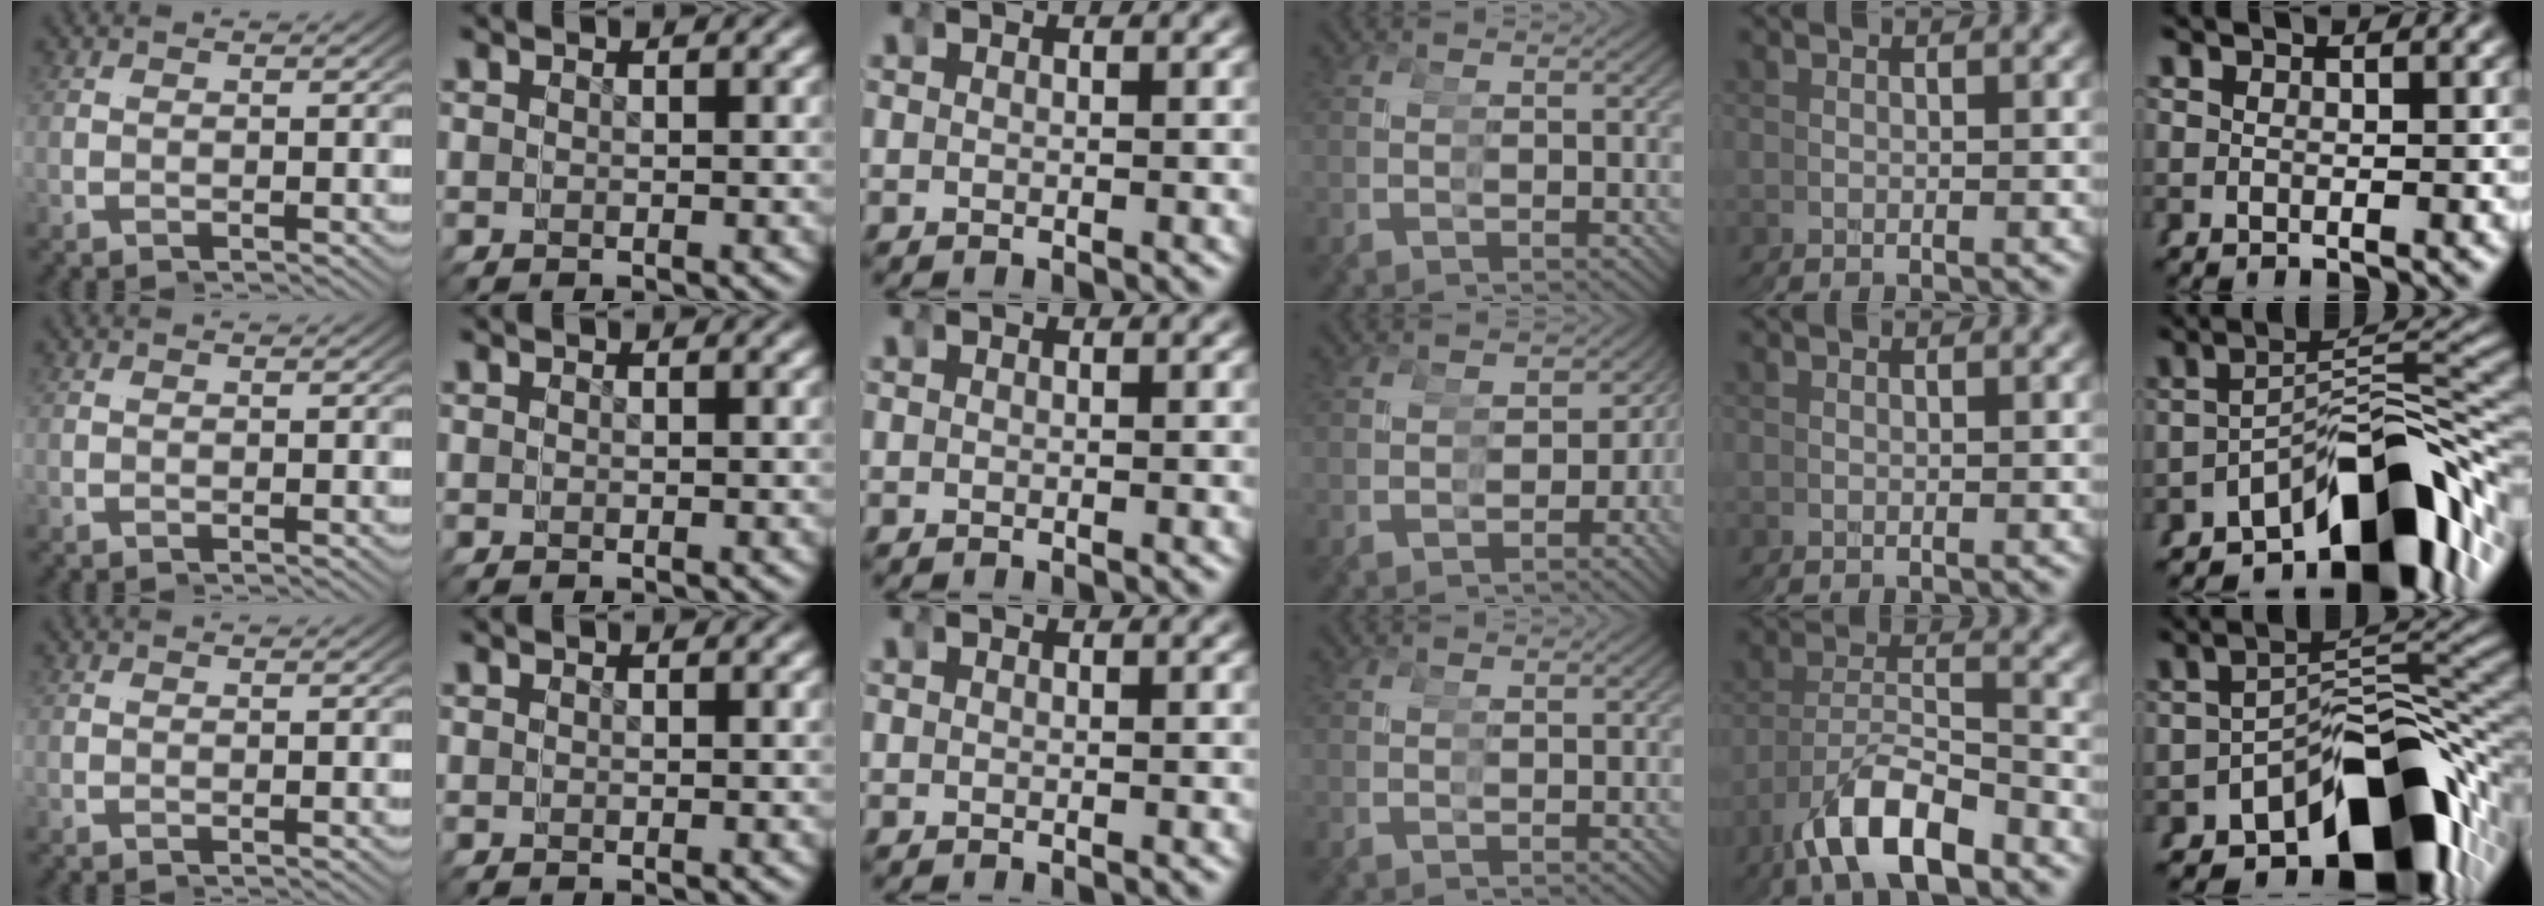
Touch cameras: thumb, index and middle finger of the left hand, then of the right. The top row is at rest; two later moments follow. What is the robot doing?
{"motion": "grasp_and_lifting", "object": "tape"}